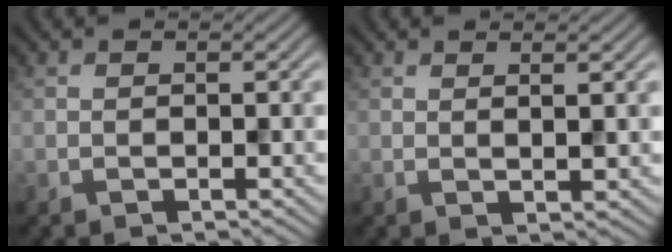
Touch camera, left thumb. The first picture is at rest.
{"total": 1.8, "force": [0.9, 0.3, 1.5], "torque": [-0.025, 0.003, 0.013]}